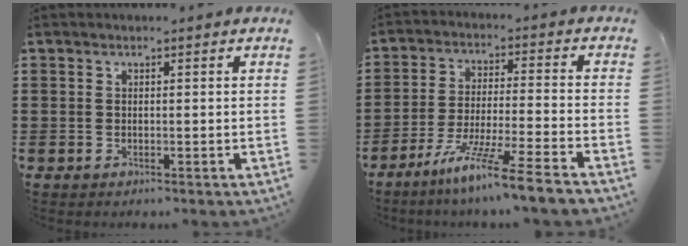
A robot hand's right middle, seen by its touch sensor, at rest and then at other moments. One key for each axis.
{"total": 9.5, "fx": -7.7, "fy": -1.0, "fz": 5.4, "tx": -0.101, "ty": -0.012, "tz": -0.152}